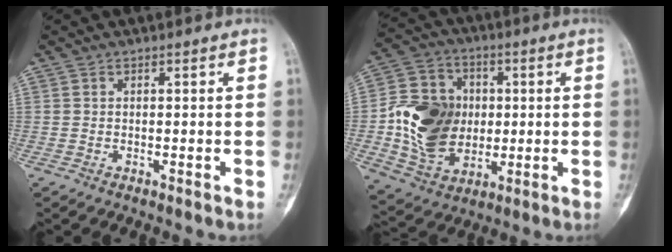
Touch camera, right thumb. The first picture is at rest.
{"total": 17.1, "force": [-0.4, 13.3, 10.8], "torque": [-0.166, 0.005, 0.001]}